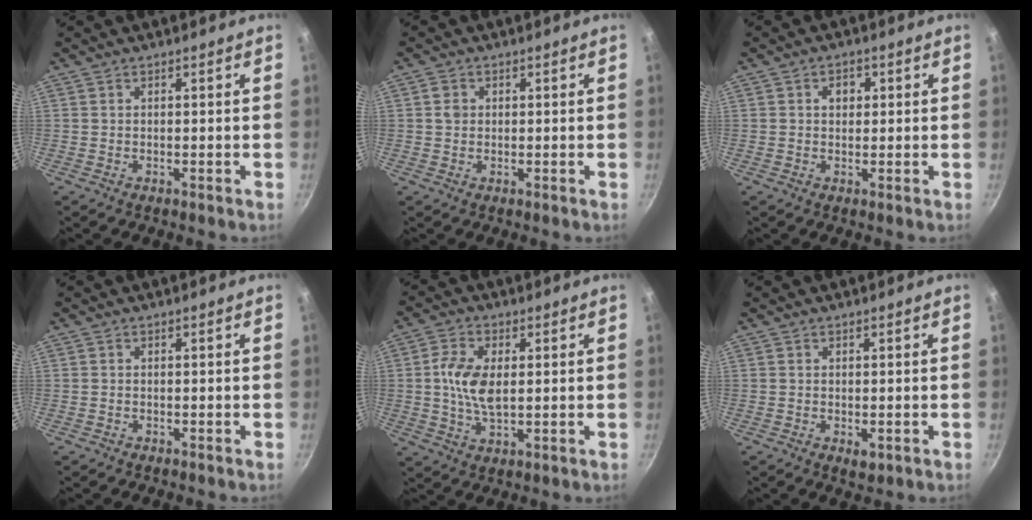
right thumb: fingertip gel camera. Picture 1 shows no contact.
{"total": 1.9, "force": [0.3, 1.6, 1.0], "torque": [-0.013, 0.001, 0.005]}
{"total": 2.7, "force": [0.6, 2.1, 1.6], "torque": [-0.011, 0.004, 0.007]}
{"total": 0.0}
{"total": 8.6, "force": [0.9, 4.5, 7.3], "torque": [-0.147, -0.004, 0.018]}
{"total": 1.8, "force": [-0.5, 0.9, 1.4], "torque": [-0.020, -0.004, -0.005]}